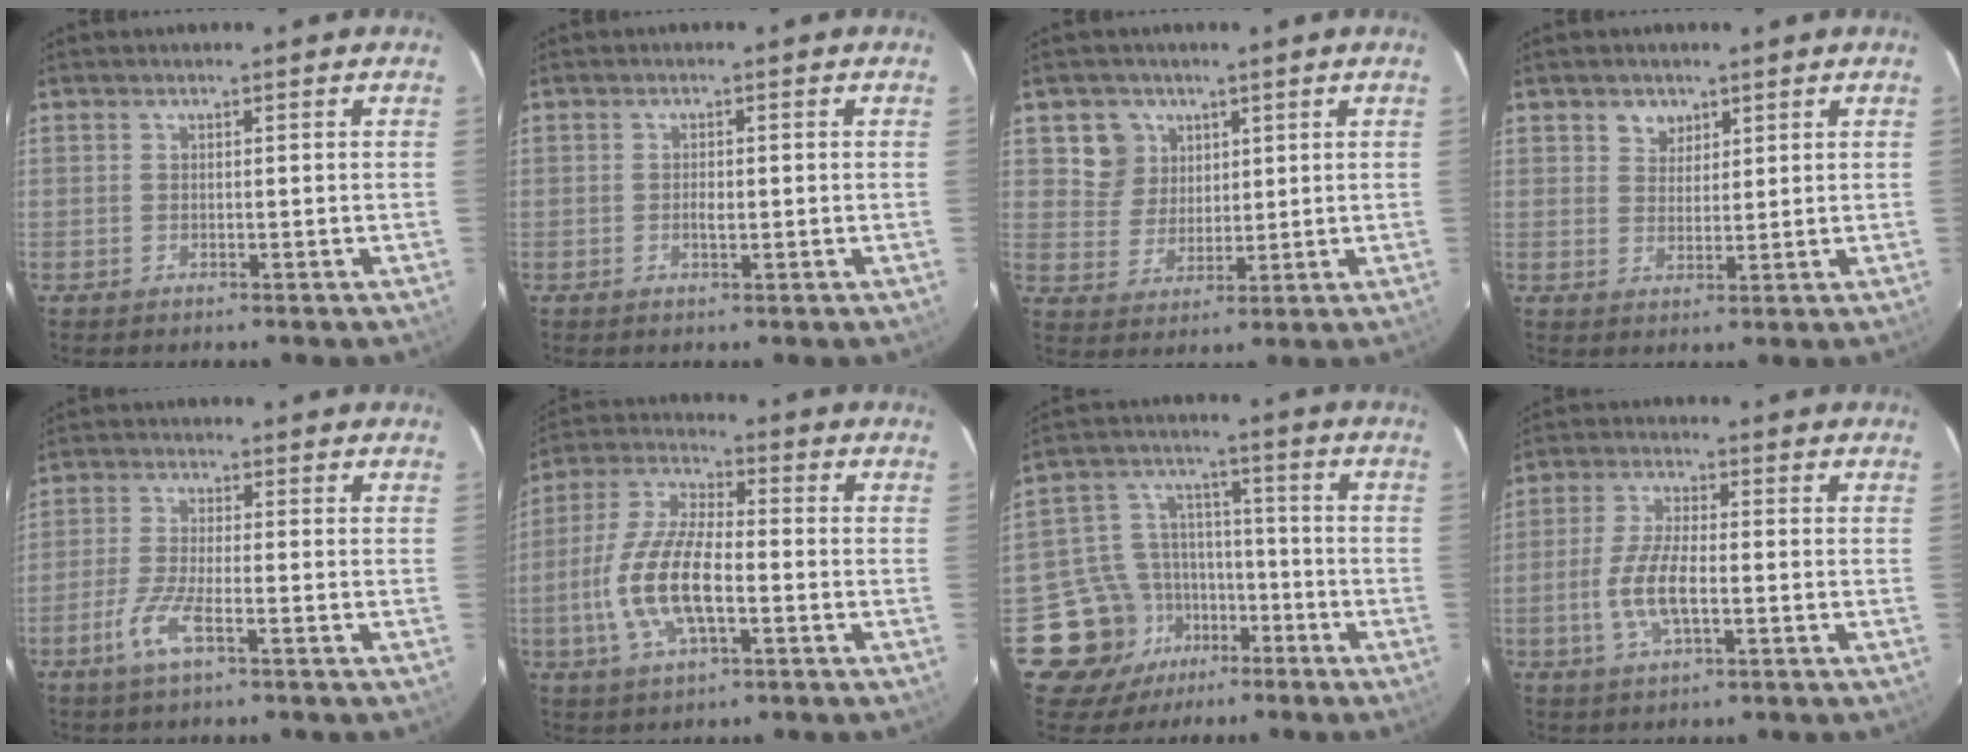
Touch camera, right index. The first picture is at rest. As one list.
[{"total": 1.5, "force": [-0.3, 0.7, 1.4], "torque": [-0.025, 0.000, -0.005]}, {"total": 6.9, "force": [3.1, 6.1, 1.1], "torque": [-0.021, 0.014, 0.065]}, {"total": 3.5, "force": [2.1, 2.7, 0.7], "torque": [0.000, 0.010, 0.038]}, {"total": 5.9, "force": [-3.1, 0.9, 4.9], "torque": [-0.111, -0.008, -0.063]}, {"total": 13.5, "force": [-3.5, 5.1, 12.0], "torque": [-0.256, -0.001, -0.070]}, {"total": 12.7, "force": [-7.0, 10.1, 3.2], "torque": [-0.089, 0.040, -0.103]}, {"total": 7.8, "force": [-1.9, 2.7, 7.1], "torque": [-0.148, -0.001, -0.039]}]